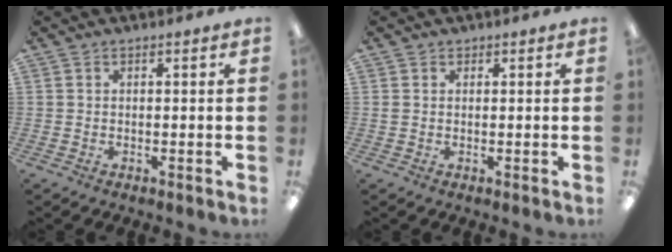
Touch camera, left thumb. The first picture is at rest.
{"total": 0.9, "force": [0.4, 0.7, 0.4], "torque": [-0.009, 0.004, 0.007]}